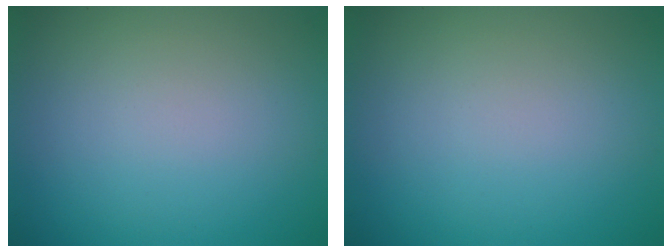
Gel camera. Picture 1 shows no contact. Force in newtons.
{"total": 0.0}